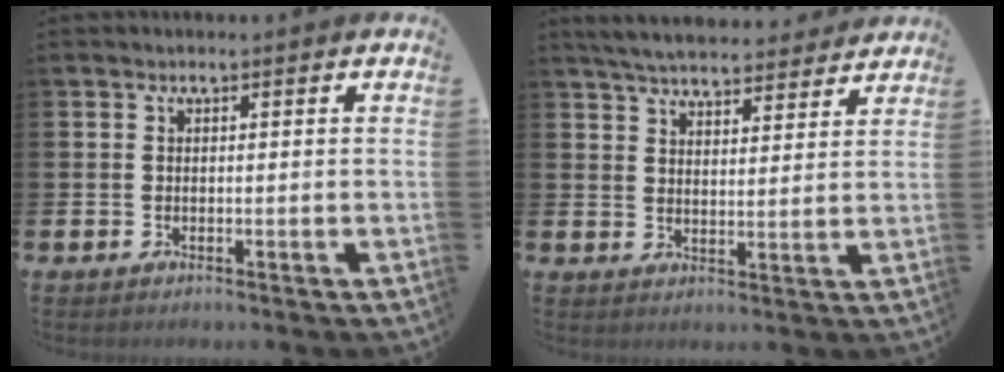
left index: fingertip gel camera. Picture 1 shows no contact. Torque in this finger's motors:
{"motor_torque": [1.06, -1.08, 0.59, 0.12]}